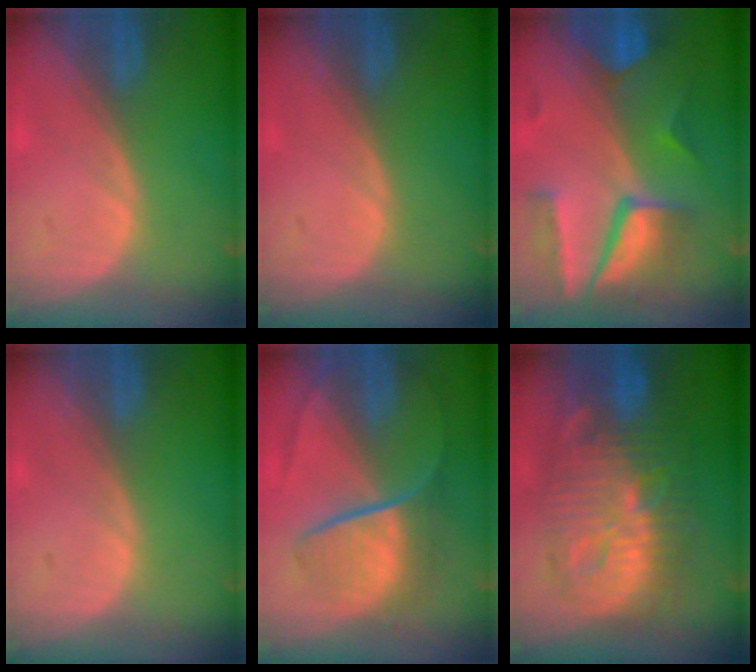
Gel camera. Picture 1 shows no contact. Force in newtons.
{"total": 0.0}
{"total": 10.2, "press": 8.6, "slide": 5.4}
{"total": 0.0}
{"total": 8.9, "press": 7.5, "slide": 4.7}
{"total": 13.5, "press": 13.5, "slide": 1.3}